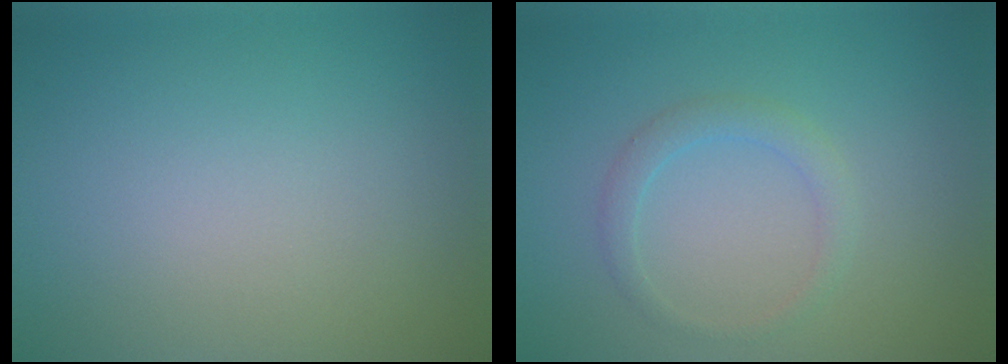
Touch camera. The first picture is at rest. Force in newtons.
{"total": 1.7, "press": 1.7, "slide": 0.1}